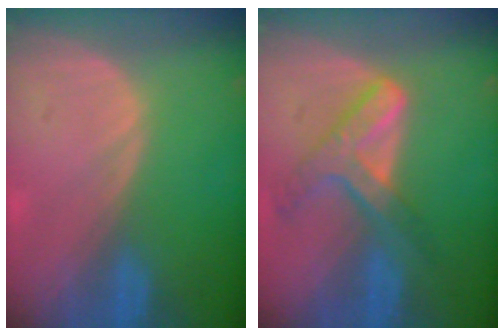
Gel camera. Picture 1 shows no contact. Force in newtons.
{"total": 7.4, "press": 6.2, "slide": 4.1}